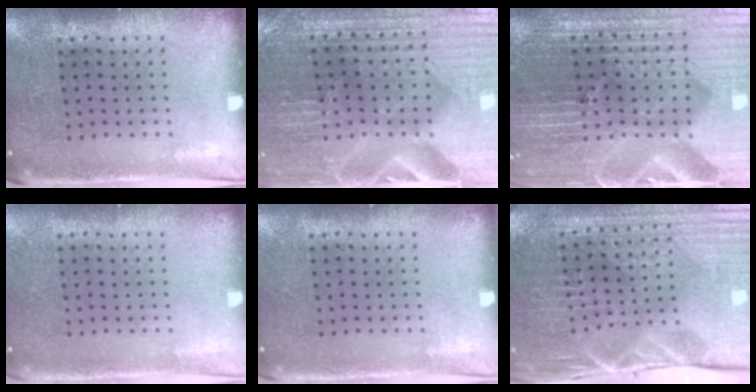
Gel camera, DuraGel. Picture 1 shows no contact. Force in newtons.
{"total": 3.6, "press": 3.6, "slide": 0.4}
{"total": 7.0, "press": 6.2, "slide": 3.4}
{"total": 0.0}
{"total": 0.0}
{"total": 4.0, "press": 4.0, "slide": 0.5}